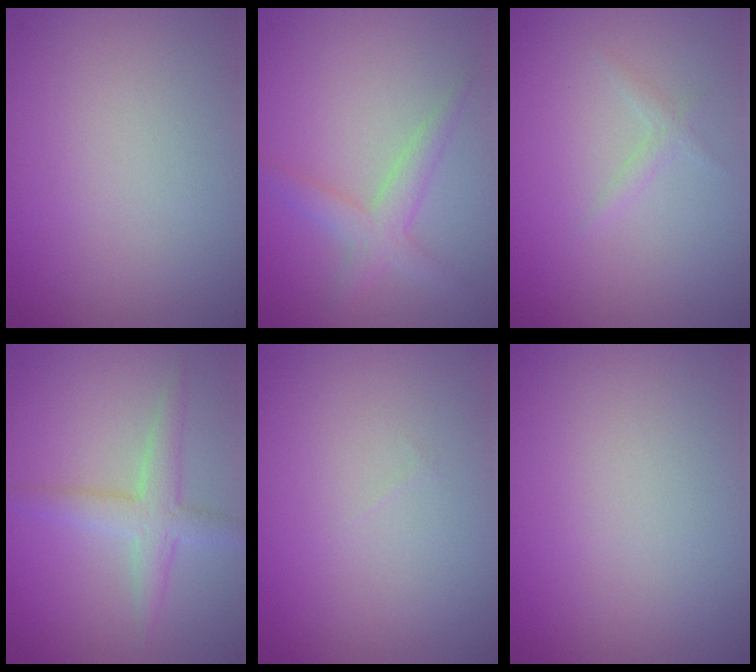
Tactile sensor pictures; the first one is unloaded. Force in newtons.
{"total": 2.5, "press": 2.5, "slide": 0.2}
{"total": 0.9, "press": 0.9, "slide": 0.1}
{"total": 3.0, "press": 3.0, "slide": 0.0}
{"total": 0.0}
{"total": 0.0}